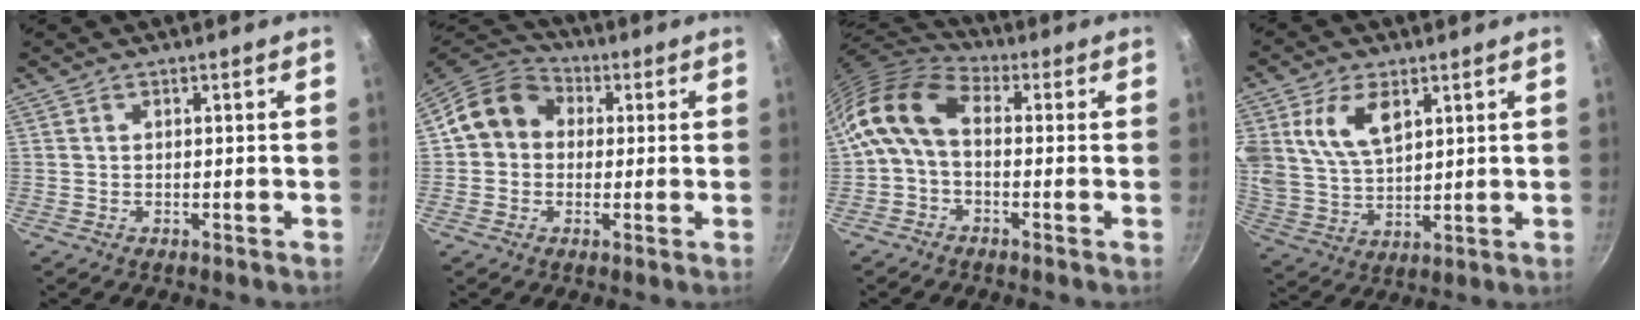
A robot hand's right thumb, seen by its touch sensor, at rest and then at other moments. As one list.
[{"total": 10.4, "force": [0.9, 9.1, 5.1], "torque": [-0.077, 0.028, 0.001]}, {"total": 12.1, "force": [0.5, 7.2, 9.7], "torque": [-0.191, 0.038, -0.006]}, {"total": 11.6, "force": [4.8, 6.7, 8.2], "torque": [-0.154, -0.013, 0.103]}]